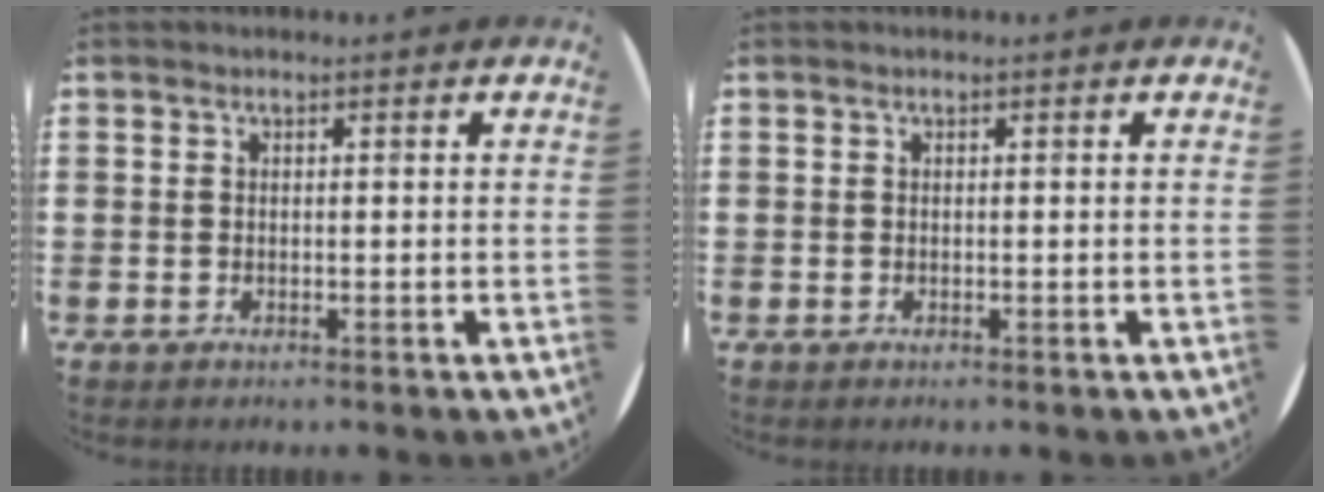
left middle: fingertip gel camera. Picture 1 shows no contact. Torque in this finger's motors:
{"motor_torque": [0.00, 0.00, 0.00, 0.00]}